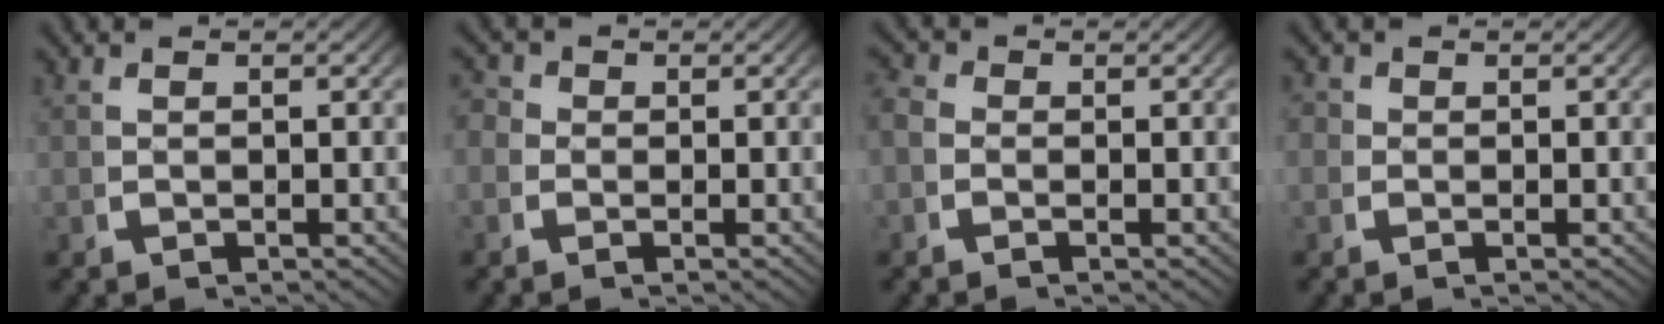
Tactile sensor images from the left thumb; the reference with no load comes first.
{"total": 2.3, "force": [0.1, 2.1, 1.0], "torque": [-0.014, 0.004, -0.011]}
{"total": 1.8, "force": [-0.3, 1.6, 0.9], "torque": [-0.016, 0.003, -0.018]}
{"total": 1.4, "force": [0.1, 1.3, 0.4], "torque": [-0.005, 0.001, -0.007]}